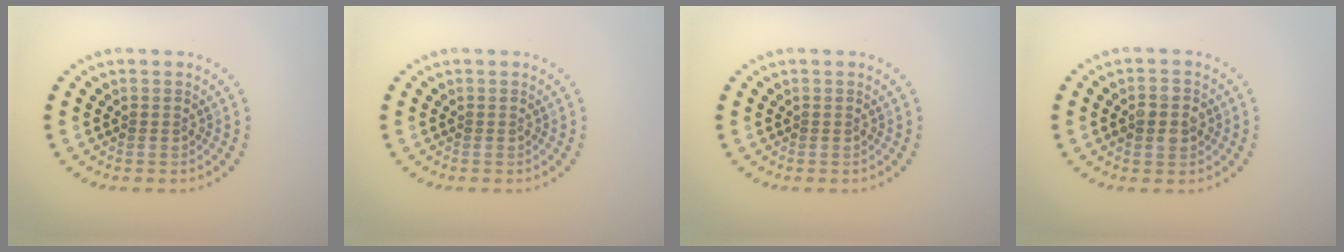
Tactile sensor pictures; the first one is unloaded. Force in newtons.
{"total": 0.0}
{"total": 0.0}
{"total": 2.8, "press": 2.8, "slide": 0.3}